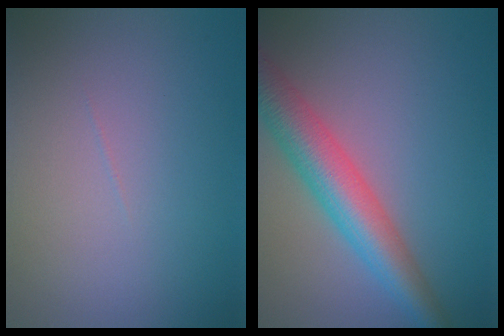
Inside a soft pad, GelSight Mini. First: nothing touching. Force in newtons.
{"total": 6.3, "press": 6.3, "slide": 0.1}